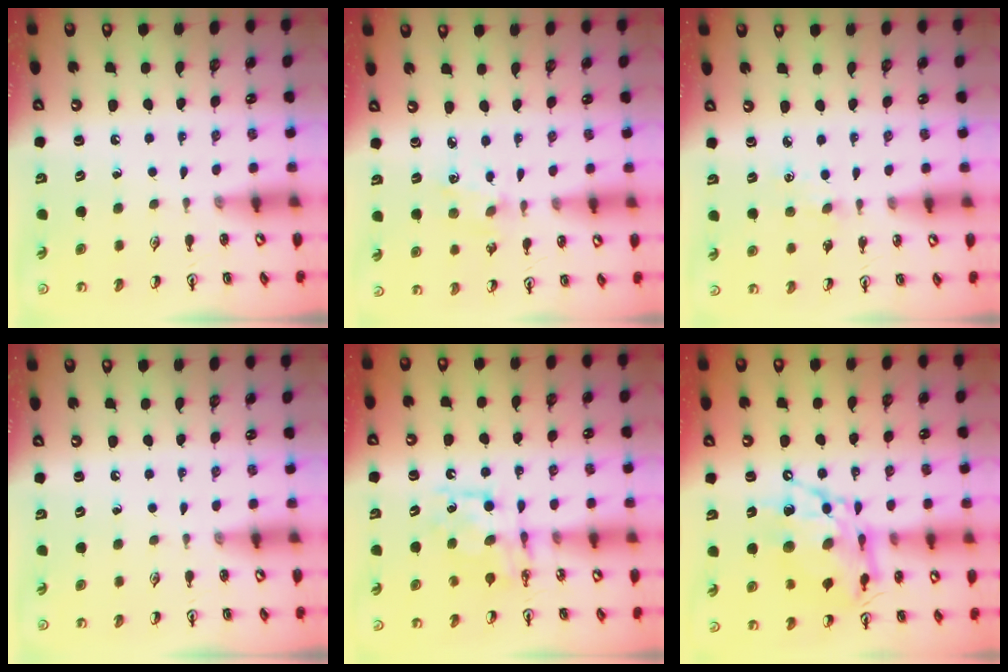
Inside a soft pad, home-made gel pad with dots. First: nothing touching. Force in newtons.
{"total": 1.8, "press": 1.8, "slide": 0.3}
{"total": 1.9, "press": 1.9, "slide": 0.3}
{"total": 0.0}
{"total": 7.7, "press": 7.7, "slide": 0.4}
{"total": 15.8, "press": 15.7, "slide": 1.4}